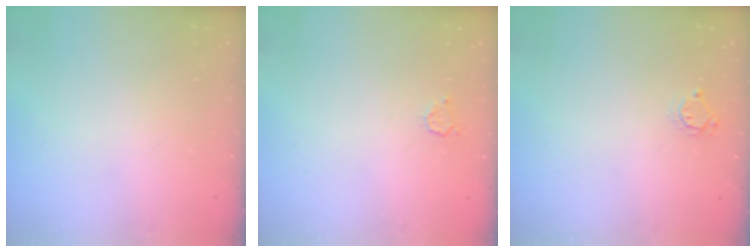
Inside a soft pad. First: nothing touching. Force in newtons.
{"total": 3.5, "press": 3.4, "slide": 0.5}
{"total": 4.5, "press": 4.5, "slide": 0.4}